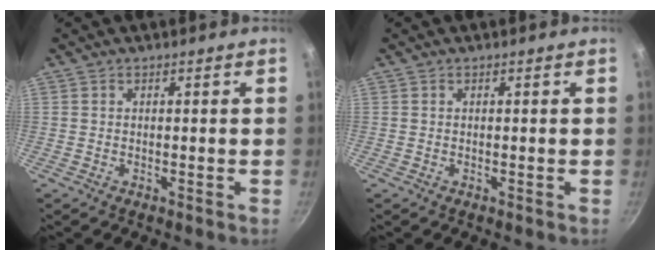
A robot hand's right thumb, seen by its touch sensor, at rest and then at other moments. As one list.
[{"total": 0.0}]